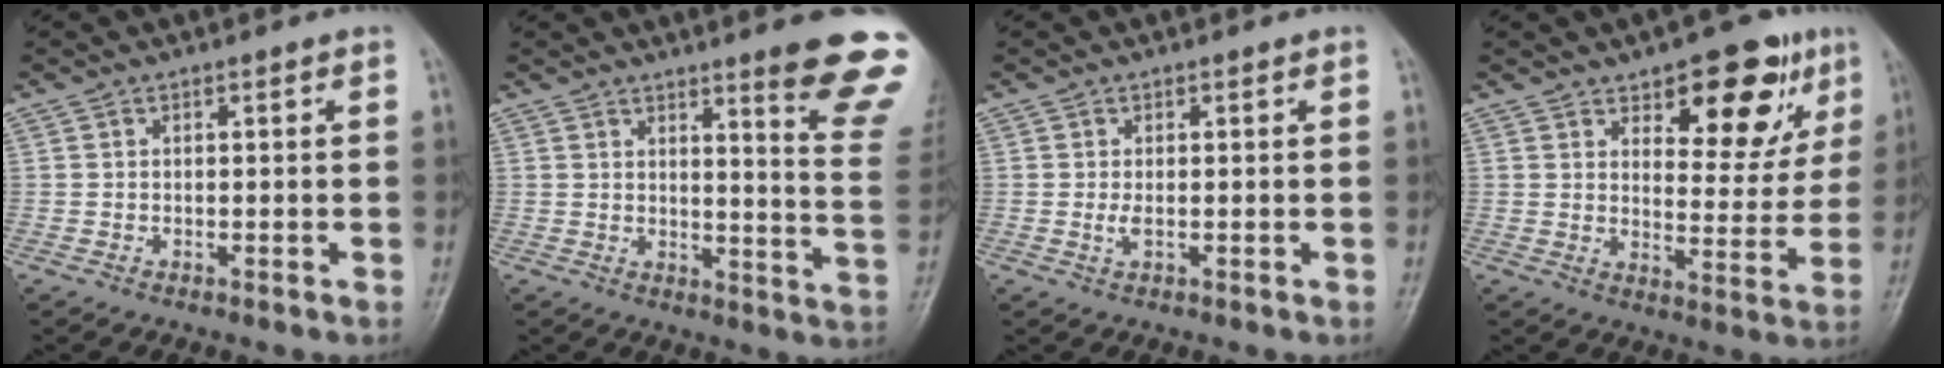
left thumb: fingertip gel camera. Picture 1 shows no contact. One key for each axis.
{"total": 14.2, "fx": 10.2, "fy": 0.9, "fz": 9.8, "tx": -0.094, "ty": -0.083, "tz": 0.118}
{"total": 1.5, "fx": 0.0, "fy": 0.6, "fz": 1.3, "tx": -0.029, "ty": -0.005, "tz": 0.002}
{"total": 14.7, "fx": 8.0, "fy": 6.8, "fz": 10.3, "tx": -0.082, "ty": -0.040, "tz": 0.111}